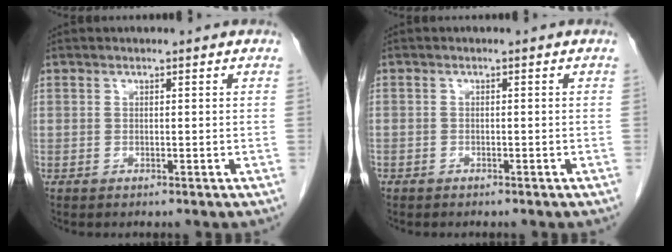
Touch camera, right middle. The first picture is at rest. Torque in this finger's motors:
{"motor_torque": [0.90, -1.16, 0.81, 0.02]}